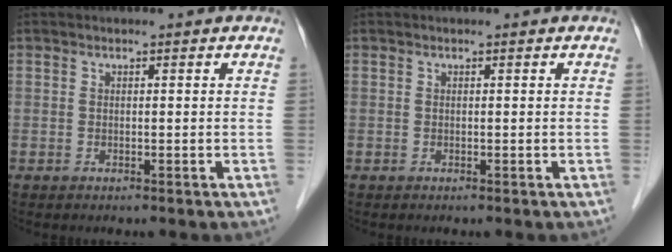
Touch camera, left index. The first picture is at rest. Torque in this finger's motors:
{"motor_torque": [-0.02, 0.02, 0.00, 0.00]}